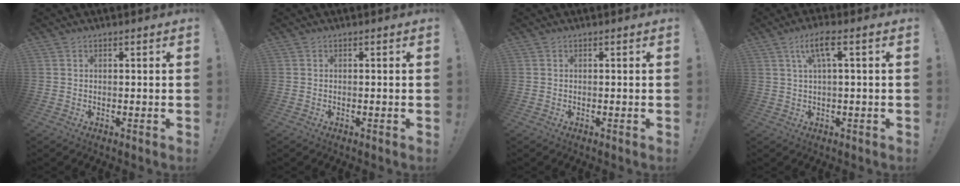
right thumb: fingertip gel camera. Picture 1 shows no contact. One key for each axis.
{"total": 0.0}
{"total": 0.0}
{"total": 6.7, "fx": 1.6, "fy": 1.2, "fz": 6.4, "tx": -0.114, "ty": 0.004, "tz": 0.023}